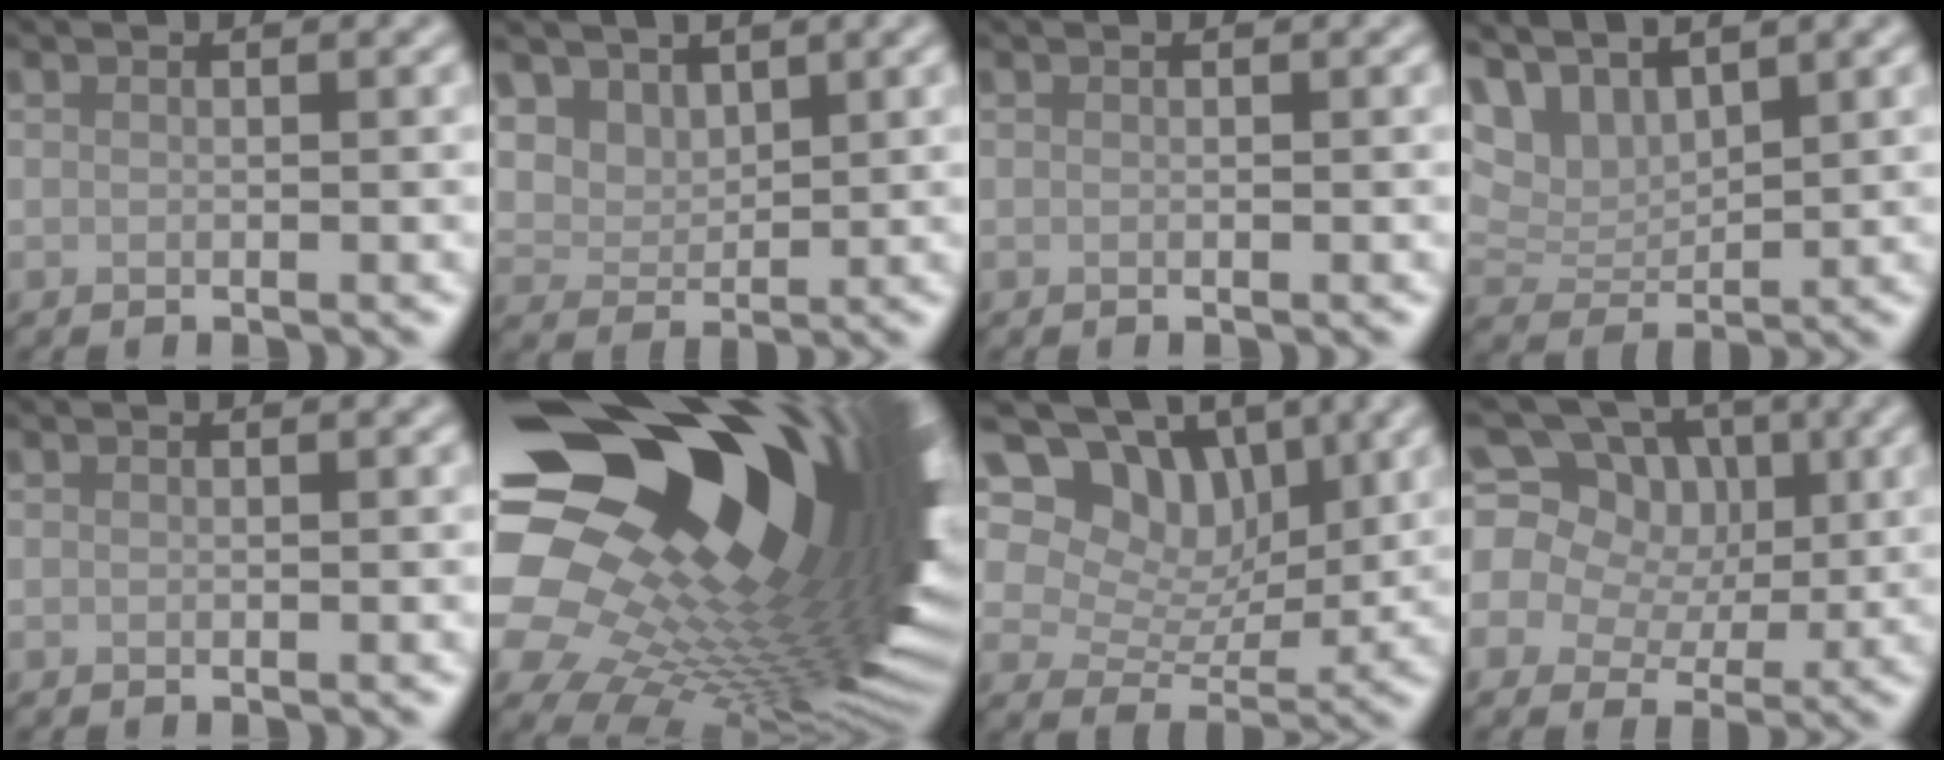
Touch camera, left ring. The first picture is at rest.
{"total": 3.7, "force": [2.5, 2.3, 1.4], "torque": [-0.041, -0.013, 0.059]}
{"total": 0.0}
{"total": 5.1, "force": [4.0, 2.0, 2.4], "torque": [-0.057, 0.002, 0.066]}
{"total": 0.0}
{"total": 21.4, "force": [4.3, 12.7, 16.7], "torque": [-0.291, -0.039, 0.097]}
{"total": 8.5, "force": [5.0, 5.4, 4.4], "torque": [-0.067, 0.001, 0.062]}
{"total": 14.5, "force": [6.2, 10.9, 7.2], "torque": [-0.146, 0.048, 0.080]}